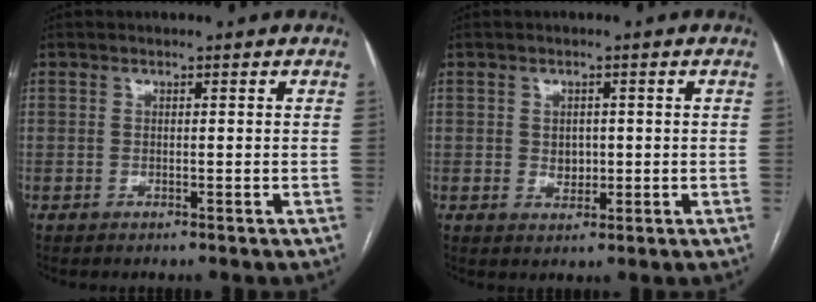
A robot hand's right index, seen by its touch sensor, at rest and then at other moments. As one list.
[{"total": 2.5, "force": [0.1, 2.0, 1.5], "torque": [-0.019, 0.001, 0.006]}]